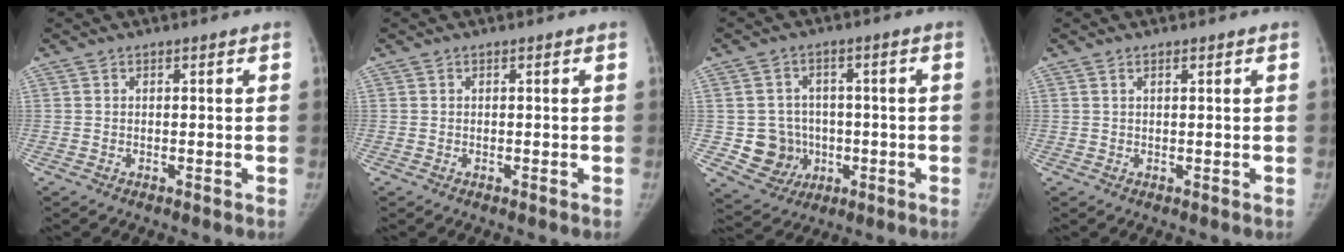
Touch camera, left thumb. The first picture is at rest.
{"total": 0.0}
{"total": 8.3, "force": [-1.3, 7.9, 2.2], "torque": [0.000, 0.009, -0.010]}
{"total": 0.7, "force": [0.5, 0.1, 0.5], "torque": [-0.011, 0.003, 0.010]}